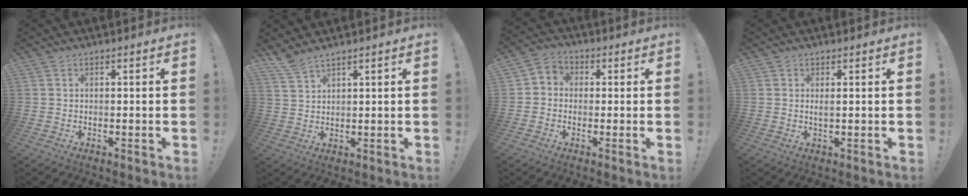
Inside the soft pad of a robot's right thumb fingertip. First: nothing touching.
{"total": 4.2, "force": [3.7, 0.5, 2.0], "torque": [-0.042, -0.020, 0.069]}
{"total": 3.8, "force": [-1.3, 3.2, 1.6], "torque": [-0.036, 0.018, -0.020]}
{"total": 1.6, "force": [0.5, 0.1, 1.5], "torque": [-0.021, -0.004, 0.005]}